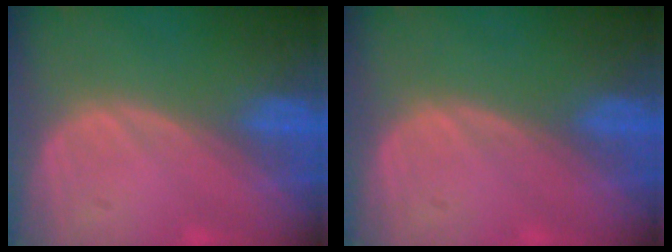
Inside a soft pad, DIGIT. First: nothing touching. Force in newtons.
{"total": 0.0}